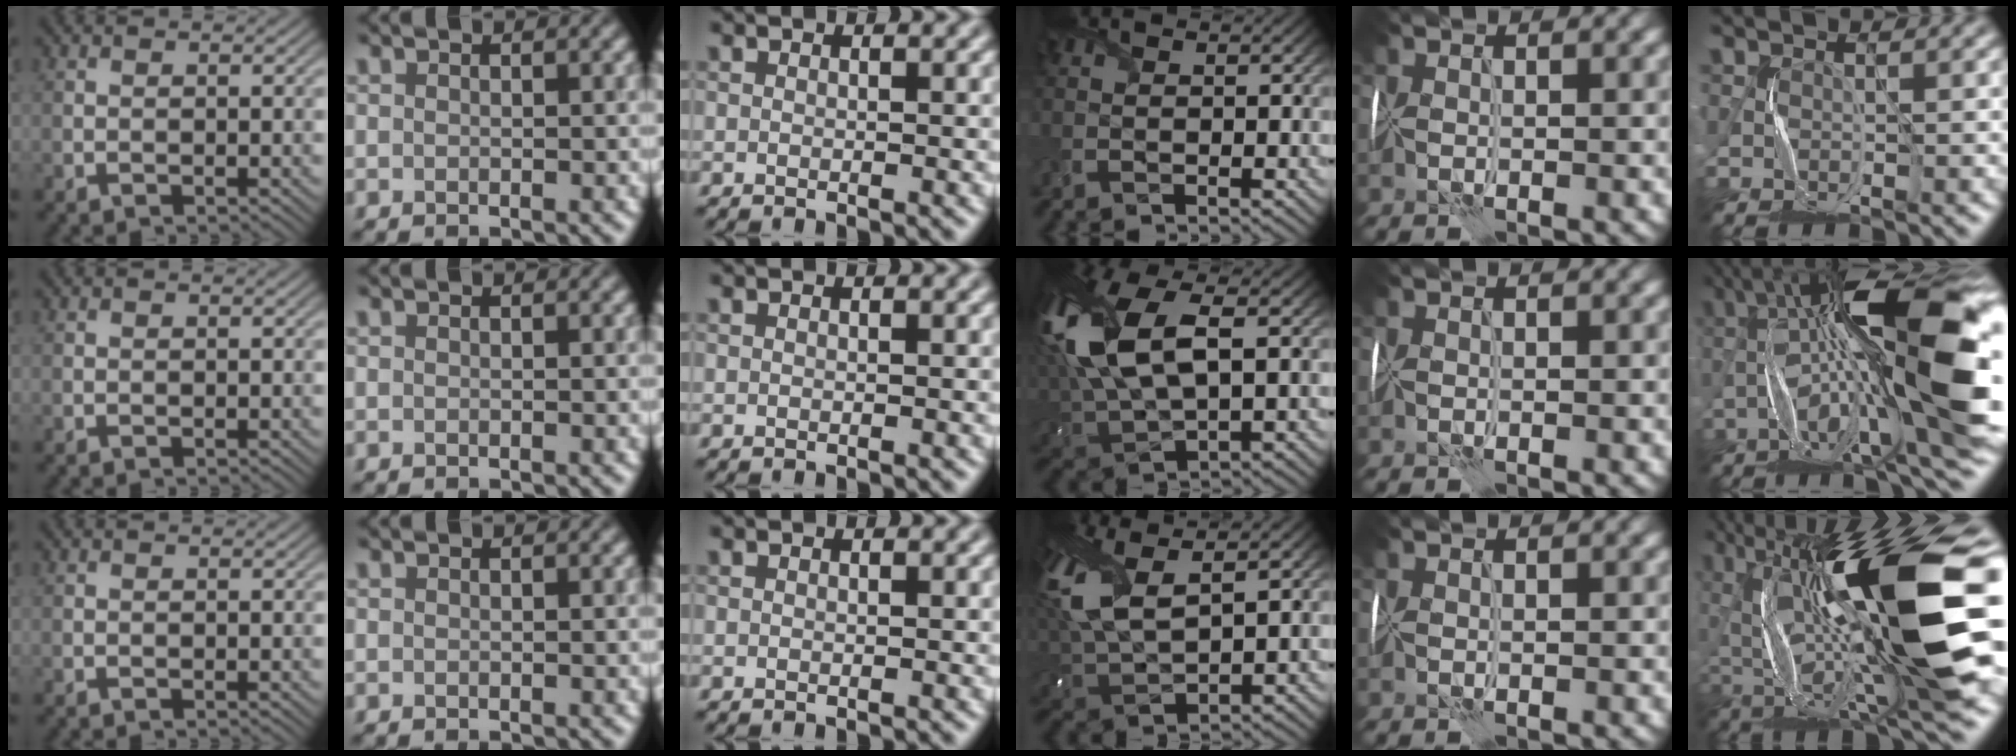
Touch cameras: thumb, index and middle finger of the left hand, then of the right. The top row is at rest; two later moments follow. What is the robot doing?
{"motion": "wrap", "object": "plastic wrap"}